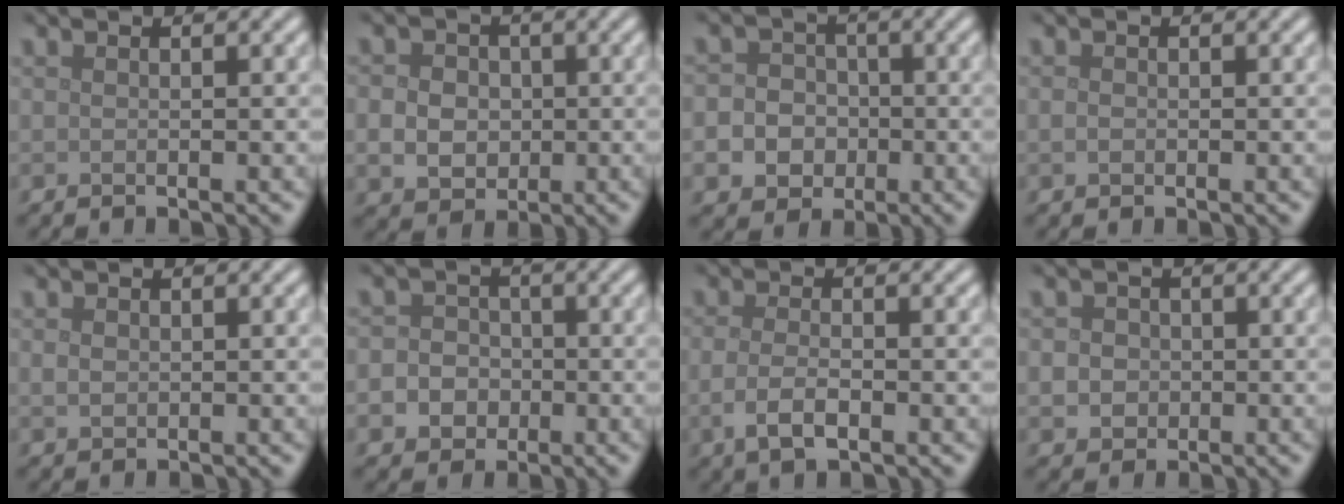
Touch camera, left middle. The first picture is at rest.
{"total": 5.9, "force": [0.1, 5.1, 3.0], "torque": [-0.044, 0.020, -0.019]}
{"total": 7.5, "force": [-2.2, 6.9, 2.1], "torque": [-0.026, -0.009, -0.071]}
{"total": 0.7, "force": [-0.1, 0.5, 0.4], "torque": [-0.006, -0.002, -0.003]}
{"total": 1.0, "force": [0.1, 0.8, 0.6], "torque": [-0.013, -0.002, 0.004]}
{"total": 5.6, "force": [-1.7, 5.1, 1.7], "torque": [-0.010, 0.001, -0.054]}
{"total": 2.8, "force": [-0.9, 1.2, 2.3], "torque": [-0.051, -0.005, -0.019]}
{"total": 3.2, "force": [0.0, 2.9, 1.3], "torque": [-0.009, 0.011, -0.016]}